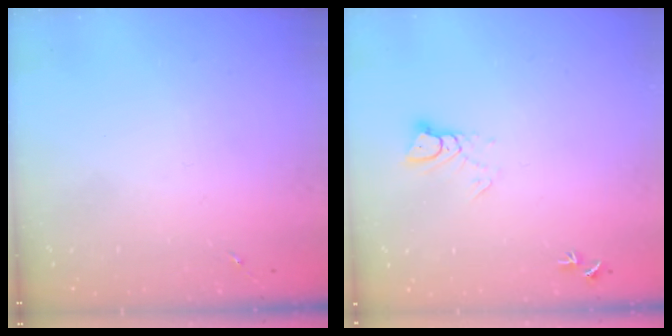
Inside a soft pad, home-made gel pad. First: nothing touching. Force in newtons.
{"total": 4.6, "press": 4.5, "slide": 0.5}